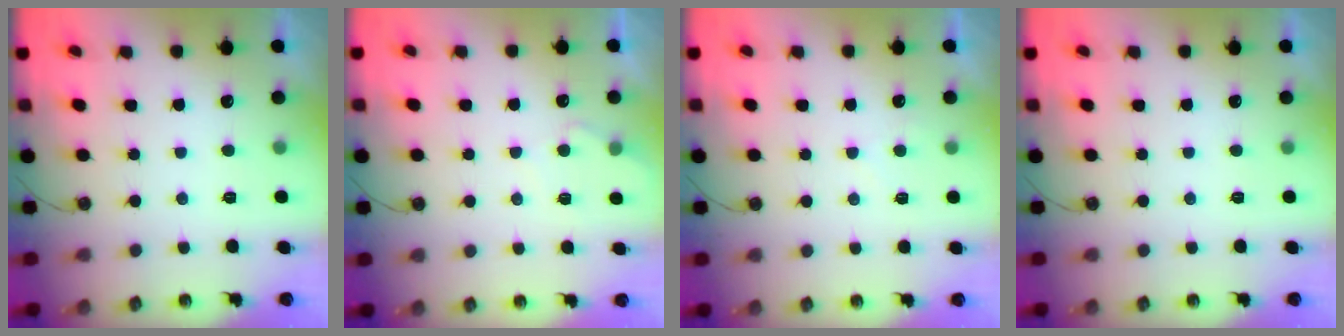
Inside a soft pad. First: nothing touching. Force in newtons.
{"total": 5.1, "press": 5.1, "slide": 0.4}
{"total": 3.9, "press": 3.9, "slide": 0.6}
{"total": 0.0}